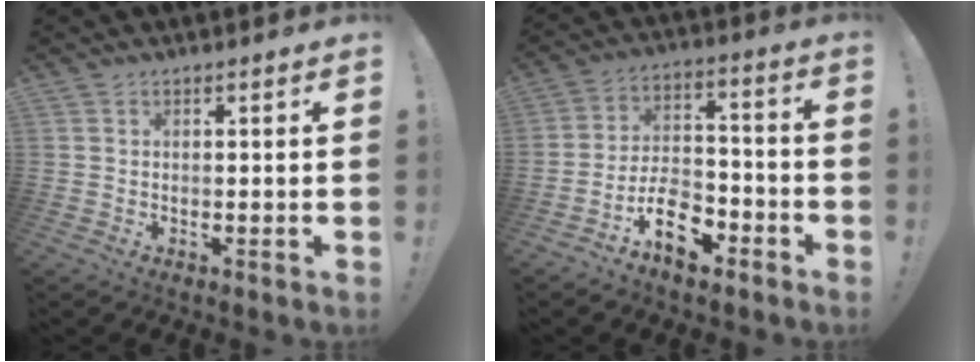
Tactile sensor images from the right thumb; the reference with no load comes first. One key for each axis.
{"total": 12.7, "fx": -7.7, "fy": 7.2, "fz": 7.1, "tx": -0.108, "ty": 0.063, "tz": -0.129}